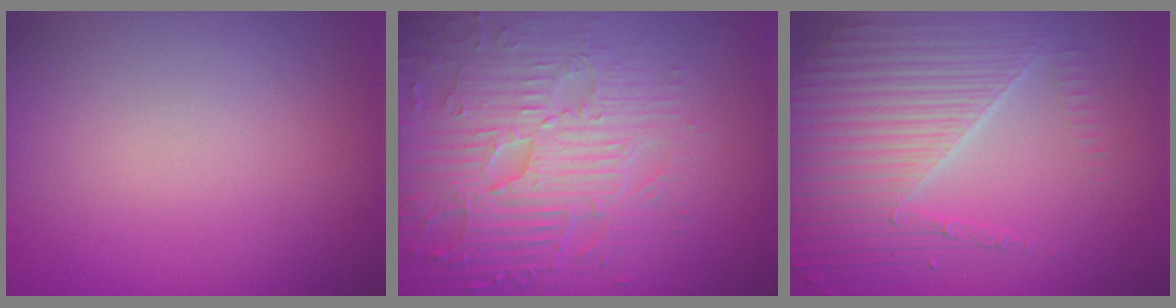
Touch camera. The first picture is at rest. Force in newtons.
{"total": 7.1, "press": 5.6, "slide": 4.4}
{"total": 6.5, "press": 4.9, "slide": 4.3}